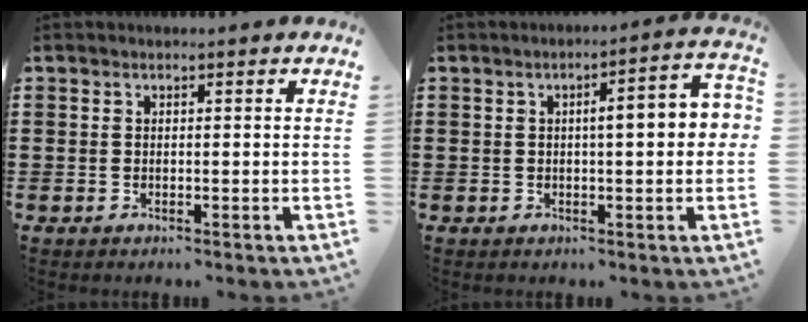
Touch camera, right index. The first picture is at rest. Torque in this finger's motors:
{"motor_torque": [1.04, -0.22, 0.27, 0.10]}